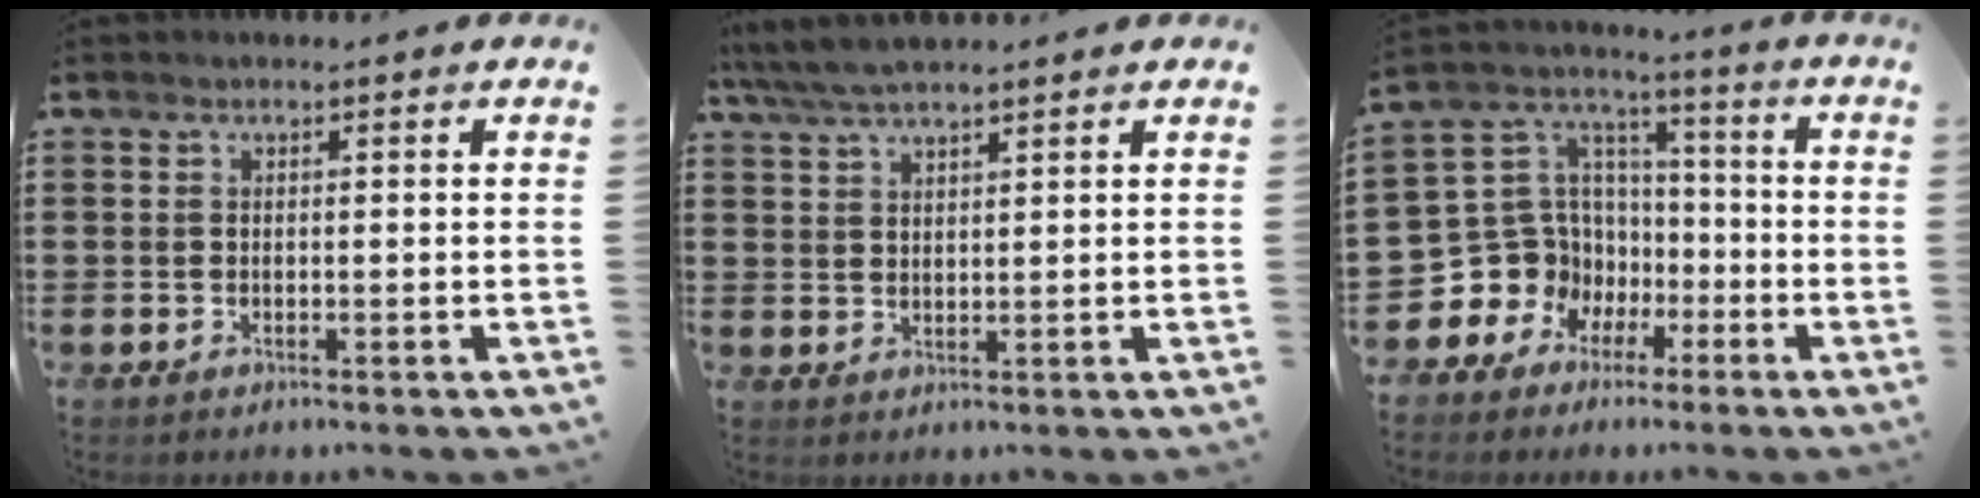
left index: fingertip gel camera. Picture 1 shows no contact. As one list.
[{"total": 4.0, "force": [3.4, 0.5, 2.1], "torque": [-0.049, -0.004, 0.063]}, {"total": 9.6, "force": [-3.4, 8.9, 0.8], "torque": [-0.075, -0.014, -0.057]}]